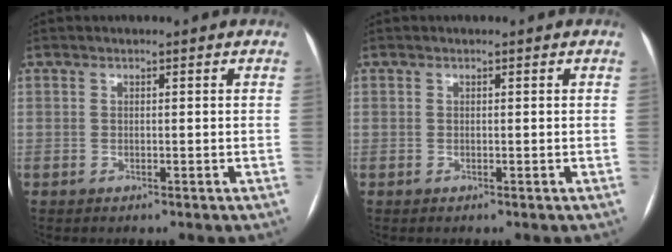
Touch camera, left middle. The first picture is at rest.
{"total": 0.0}